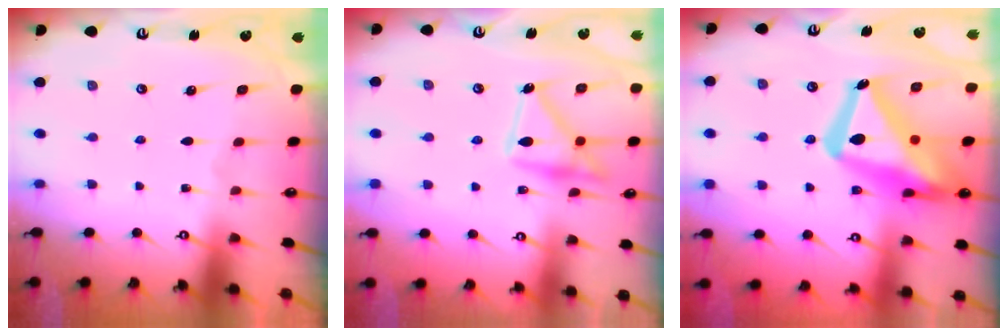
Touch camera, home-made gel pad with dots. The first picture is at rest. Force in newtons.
{"total": 16.8, "press": 16.8, "slide": 1.0}
{"total": 22.0, "press": 21.9, "slide": 1.9}